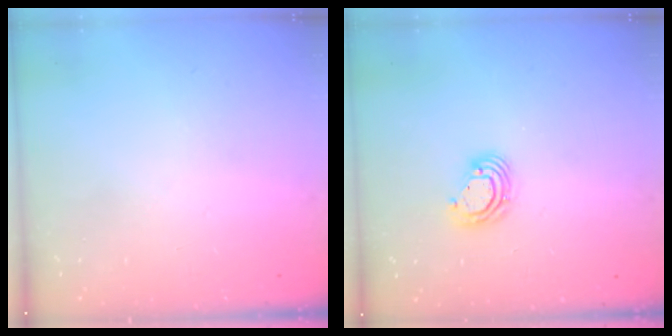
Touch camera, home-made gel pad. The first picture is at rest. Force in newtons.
{"total": 7.3, "press": 7.2, "slide": 1.1}